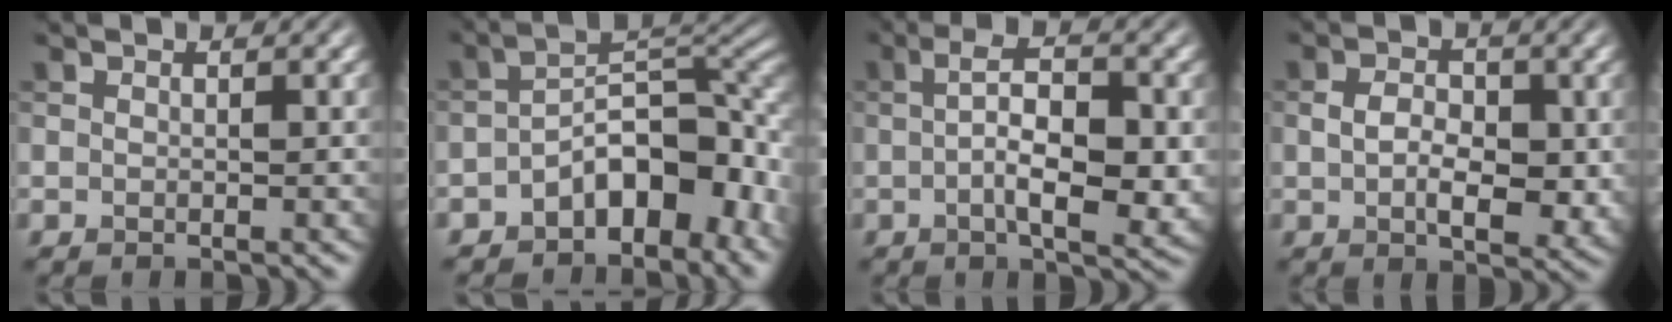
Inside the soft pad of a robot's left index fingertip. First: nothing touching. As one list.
[{"total": 8.9, "force": [-3.8, 4.7, 6.6], "torque": [-0.075, 0.006, -0.075]}, {"total": 6.8, "force": [-0.4, 2.4, 6.3], "torque": [-0.101, -0.004, -0.005]}, {"total": 4.9, "force": [0.0, 2.9, 3.9], "torque": [-0.064, -0.006, 0.000]}]